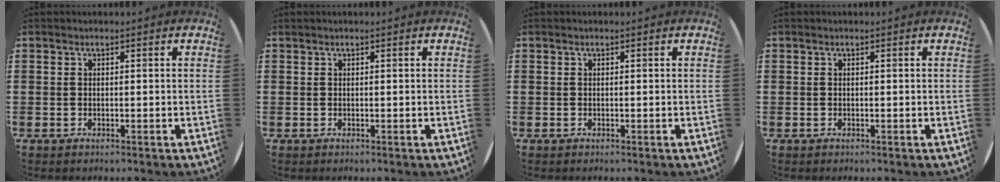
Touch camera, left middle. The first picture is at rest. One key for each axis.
{"total": 0.0}
{"total": 0.0}
{"total": 0.0}